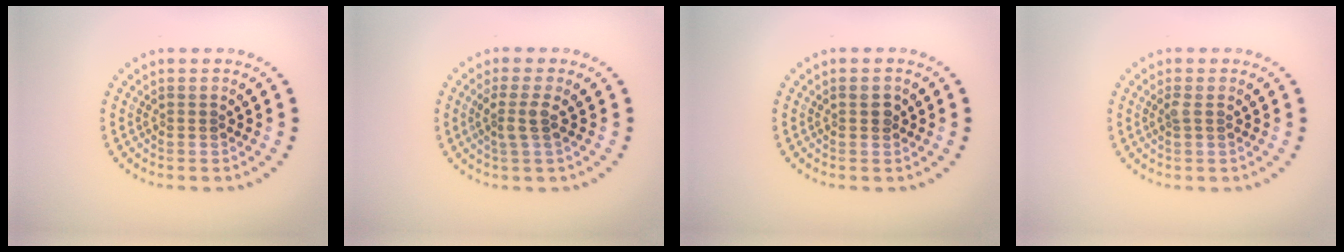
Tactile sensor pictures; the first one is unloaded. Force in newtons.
{"total": 2.0, "press": 1.5, "slide": 1.3}
{"total": 1.1, "press": 1.1, "slide": 0.2}
{"total": 0.7, "press": 0.6, "slide": 0.3}